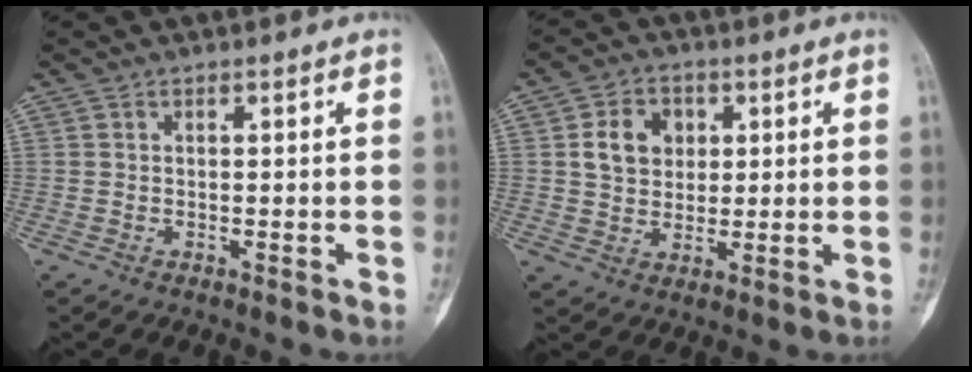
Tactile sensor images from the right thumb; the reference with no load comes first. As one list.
[{"total": 7.7, "force": [1.9, 6.1, 4.2], "torque": [-0.044, -0.002, 0.031]}]